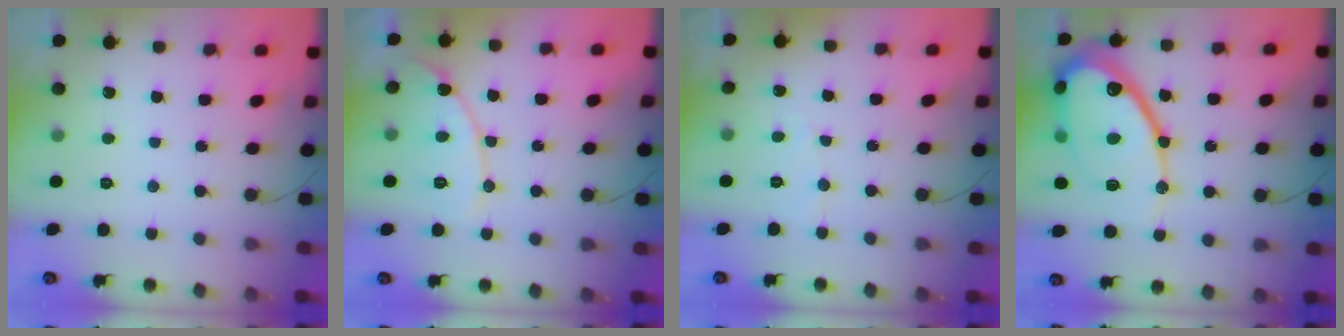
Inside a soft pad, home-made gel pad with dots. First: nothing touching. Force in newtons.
{"total": 11.3, "press": 11.2, "slide": 0.6}
{"total": 2.8, "press": 2.8, "slide": 0.2}
{"total": 21.8, "press": 21.7, "slide": 2.1}